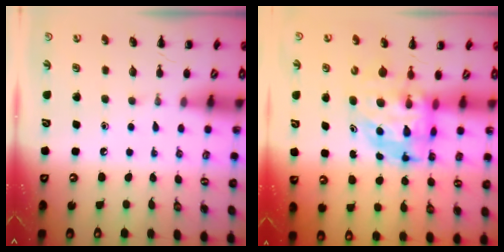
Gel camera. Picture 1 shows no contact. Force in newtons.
{"total": 6.4, "press": 6.1, "slide": 1.8}